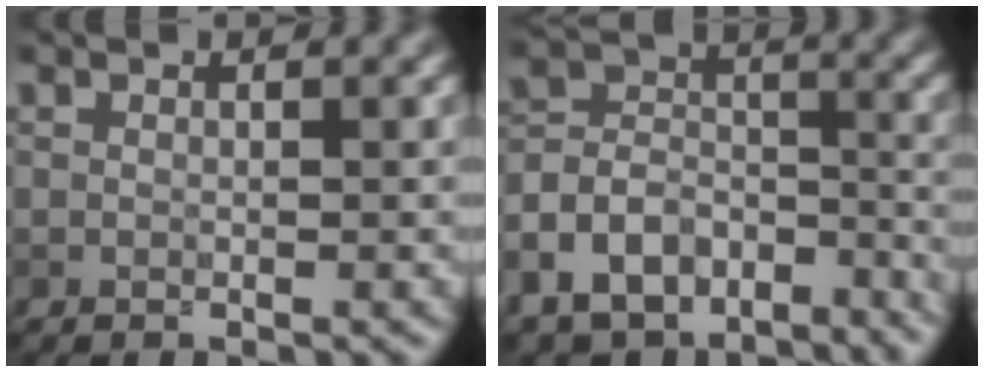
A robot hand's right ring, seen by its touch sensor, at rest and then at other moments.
{"total": 10.2, "force": [-7.3, 6.4, 3.1], "torque": [-0.070, 0.010, -0.127]}